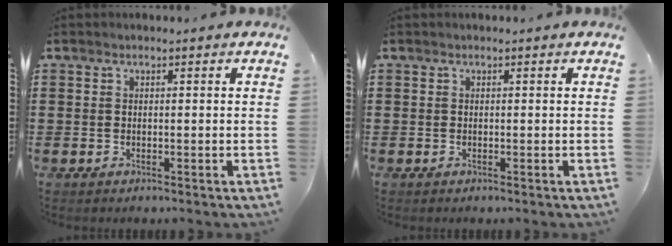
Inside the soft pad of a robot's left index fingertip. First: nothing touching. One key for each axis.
{"total": 0.0}